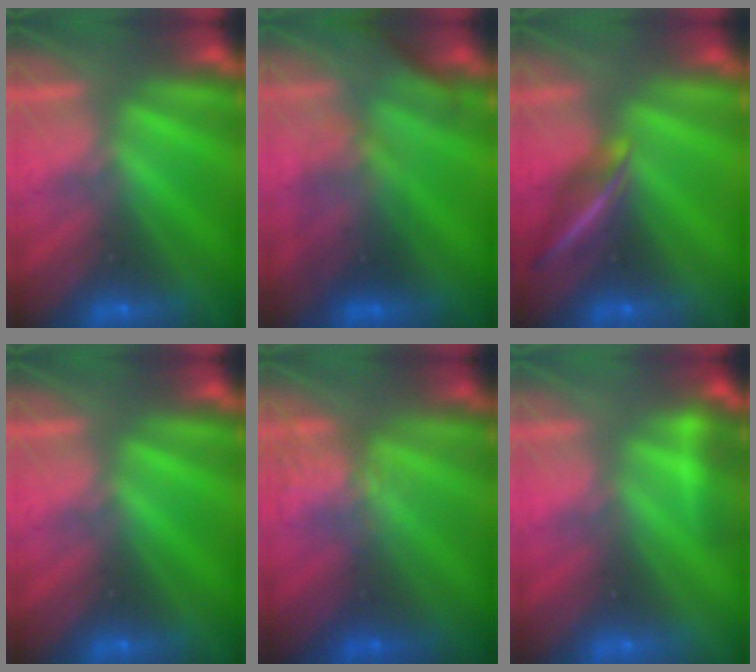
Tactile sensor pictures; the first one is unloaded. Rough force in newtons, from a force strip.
{"total": 2.8}
{"total": 7.4}
{"total": 0.0}
{"total": 4.2}
{"total": 2.5}